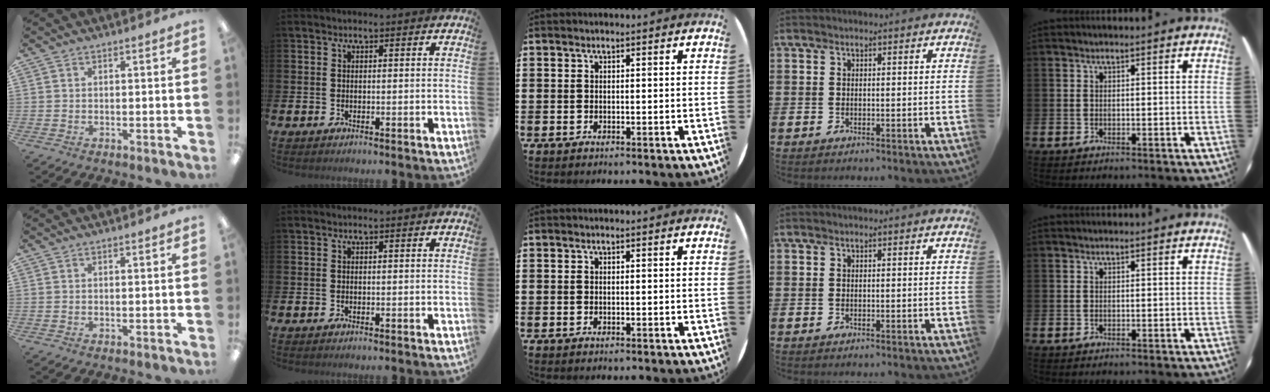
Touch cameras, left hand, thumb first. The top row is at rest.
{}